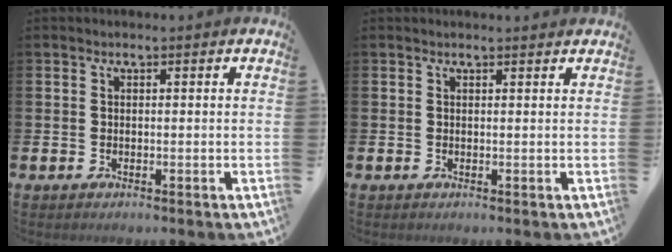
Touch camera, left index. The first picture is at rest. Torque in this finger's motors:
{"motor_torque": [0.90, -1.24, 0.03, 0.06]}